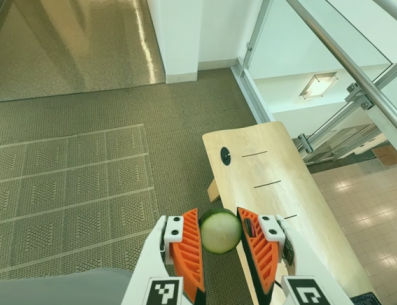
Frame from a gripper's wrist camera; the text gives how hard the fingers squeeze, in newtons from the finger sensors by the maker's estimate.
{"total": 10.5, "left": 10.5, "right": 10.6}